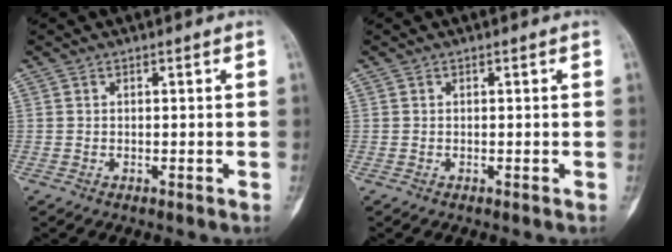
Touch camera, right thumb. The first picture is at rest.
{"total": 0.0}